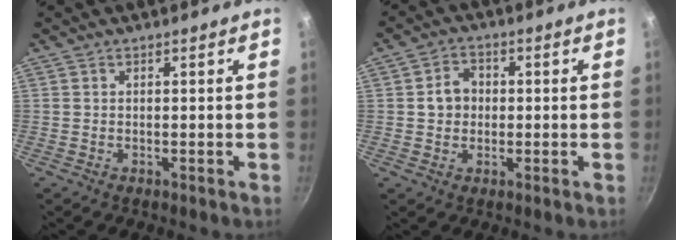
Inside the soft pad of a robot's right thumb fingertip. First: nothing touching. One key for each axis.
{"total": 5.0, "fx": 0.1, "fy": 4.3, "fz": 2.5, "tx": -0.018, "ty": 0.009, "tz": -0.005}